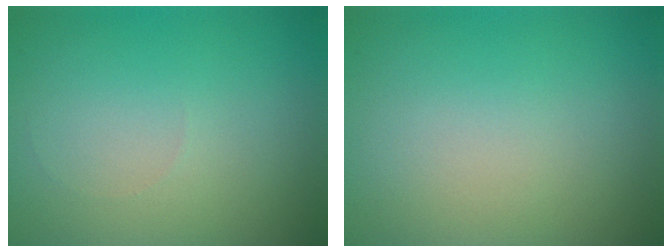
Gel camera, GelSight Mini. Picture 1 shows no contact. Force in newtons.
{"total": 0.0}